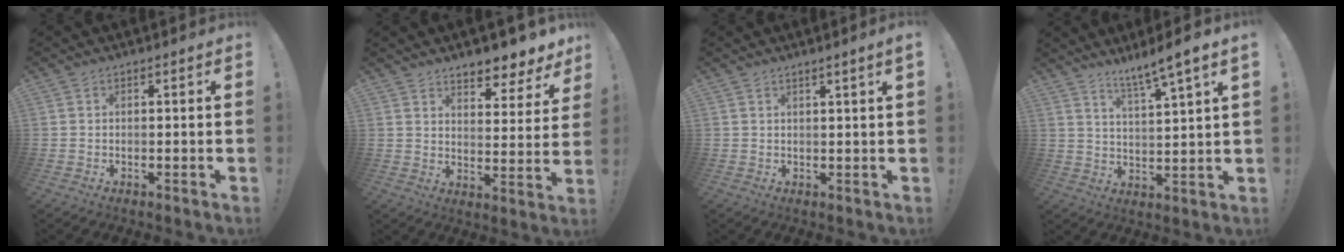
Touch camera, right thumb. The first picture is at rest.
{"total": 7.6, "force": [6.9, 2.3, 2.4], "torque": [-0.019, -0.068, 0.123]}
{"total": 2.1, "force": [1.3, -0.6, 1.5], "torque": [-0.022, -0.007, 0.019]}
{"total": 7.6, "force": [6.1, -1.0, 4.4], "torque": [-0.070, -0.046, 0.096]}